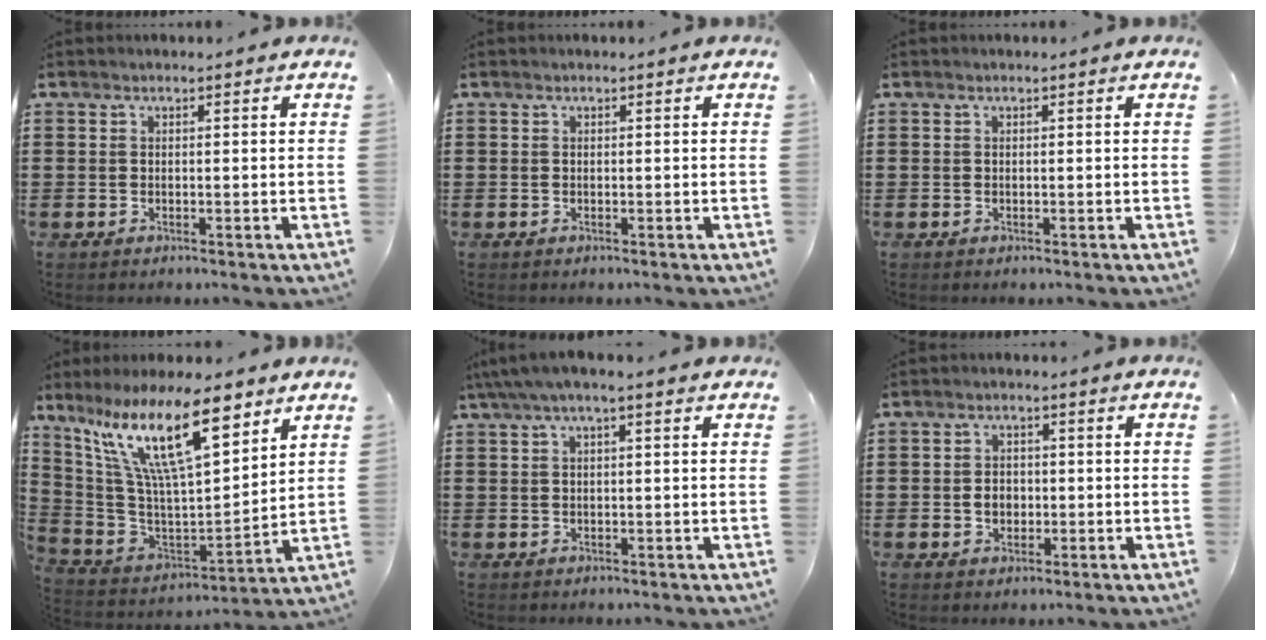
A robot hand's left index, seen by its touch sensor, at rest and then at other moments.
{"total": 0.0}
{"total": 0.0}
{"total": 17.5, "force": [9.8, 4.9, 13.6], "torque": [-0.301, -0.035, 0.165]}
{"total": 2.5, "force": [0.7, 0.4, 2.3], "torque": [-0.044, 0.003, 0.011]}
{"total": 2.8, "force": [-0.4, 2.2, 1.7], "torque": [-0.029, 0.001, -0.012]}